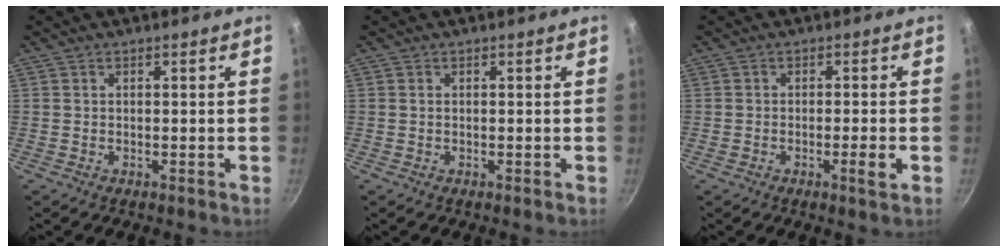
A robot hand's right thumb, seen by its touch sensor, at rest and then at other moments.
{"total": 0.0}
{"total": 2.8, "force": [-1.0, 0.3, 2.6], "torque": [-0.040, 0.007, -0.015]}